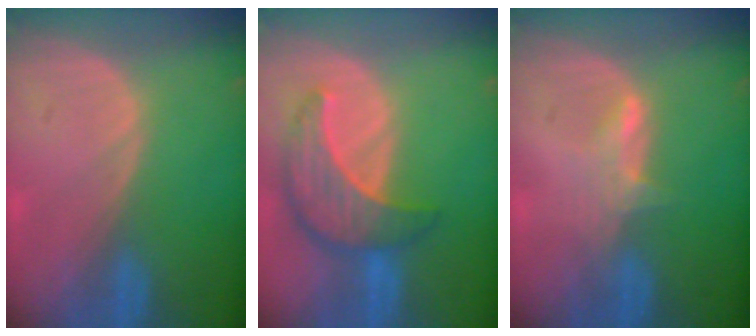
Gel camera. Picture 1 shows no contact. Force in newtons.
{"total": 8.6, "press": 7.8, "slide": 3.6}
{"total": 2.9, "press": 2.9, "slide": 0.4}